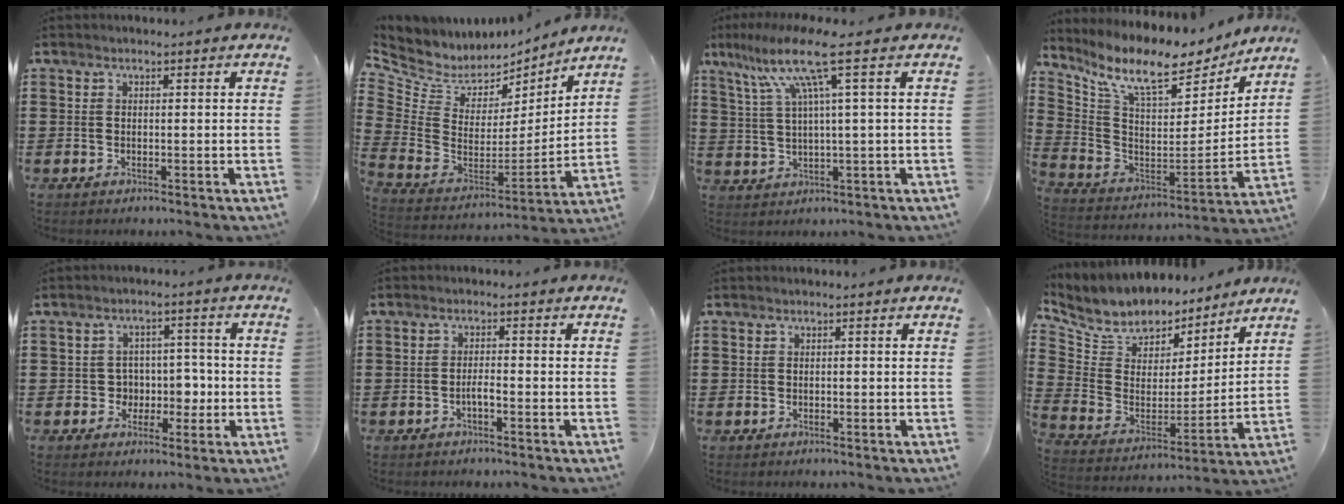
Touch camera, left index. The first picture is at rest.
{"total": 6.2, "force": [4.8, 3.8, 1.3], "torque": [-0.072, -0.046, 0.083]}
{"total": 11.0, "force": [4.7, 0.5, 9.9], "torque": [-0.220, -0.009, 0.071]}
{"total": 10.1, "force": [7.7, 2.8, 5.8], "torque": [-0.140, -0.054, 0.130]}
{"total": 5.0, "force": [-0.5, 4.6, 1.8], "torque": [-0.035, 0.002, -0.015]}
{"total": 1.7, "force": [-0.9, 0.3, 1.4], "torque": [-0.028, 0.002, -0.016]}
{"total": 0.0}
{"total": 7.7, "force": [6.6, 3.9, 1.0], "torque": [-0.067, -0.045, 0.121]}